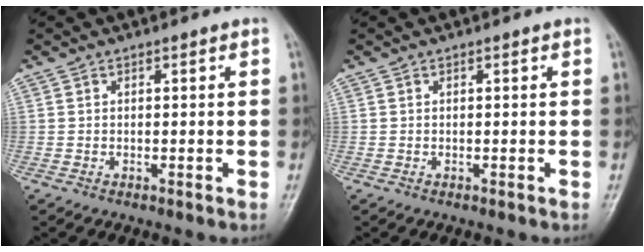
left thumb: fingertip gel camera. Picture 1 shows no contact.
{"total": 0.0}